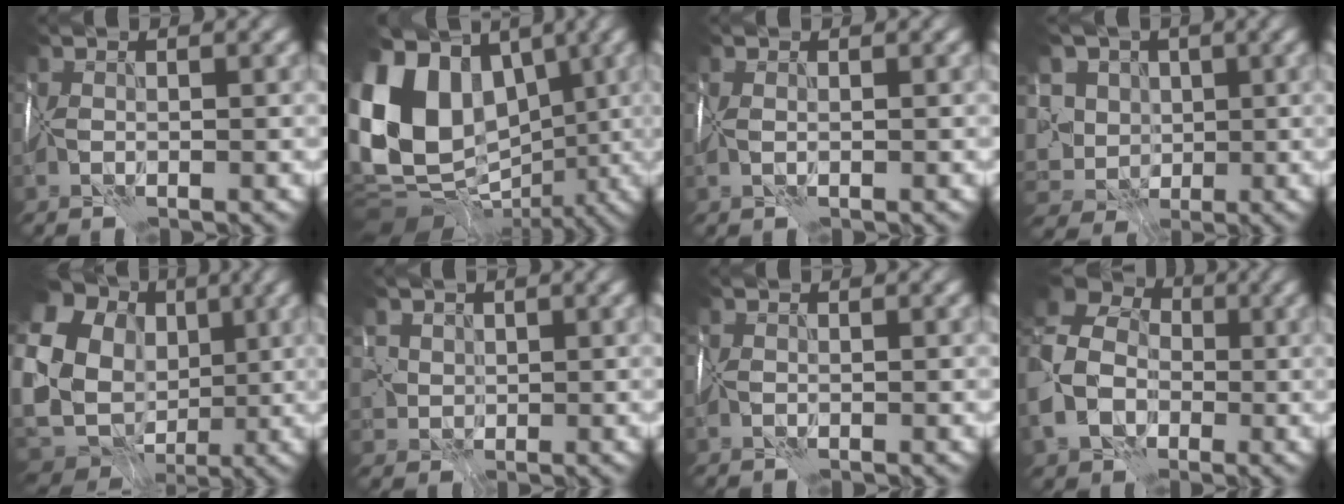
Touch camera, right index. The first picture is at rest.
{"total": 13.0, "force": [2.2, 10.0, 8.0], "torque": [-0.155, 0.010, 0.039]}
{"total": 0.6, "force": [0.3, 0.3, 0.5], "torque": [-0.013, 0.000, 0.007]}
{"total": 8.7, "force": [3.1, 7.0, 4.0], "torque": [-0.072, 0.011, 0.030]}
{"total": 17.9, "force": [2.9, 15.4, 8.7], "torque": [-0.185, -0.002, 0.041]}
{"total": 1.6, "force": [0.6, 1.5, -0.1], "torque": [0.006, 0.003, 0.018]}
{"total": 0.0}
{"total": 8.1, "force": [-1.3, 6.4, 4.8], "torque": [-0.108, -0.006, -0.023]}